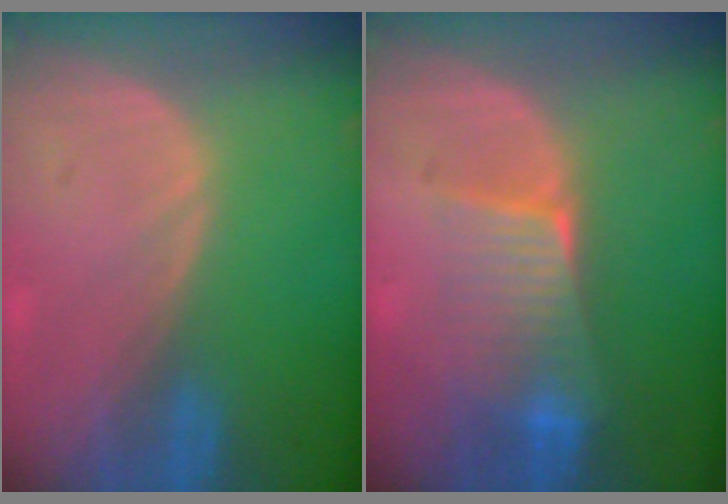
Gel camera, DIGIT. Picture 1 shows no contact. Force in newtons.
{"total": 6.5, "press": 6.1, "slide": 2.4}